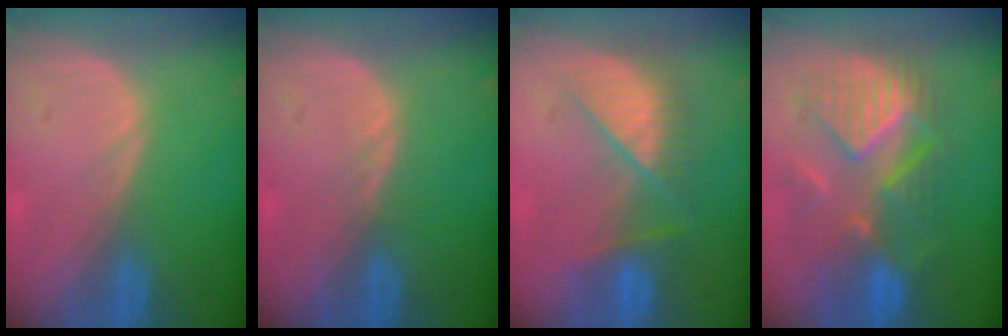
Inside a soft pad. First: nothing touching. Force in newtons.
{"total": 0.7, "press": 0.7, "slide": 0.2}
{"total": 7.3, "press": 7.3, "slide": 0.6}
{"total": 9.6, "press": 9.3, "slide": 2.2}